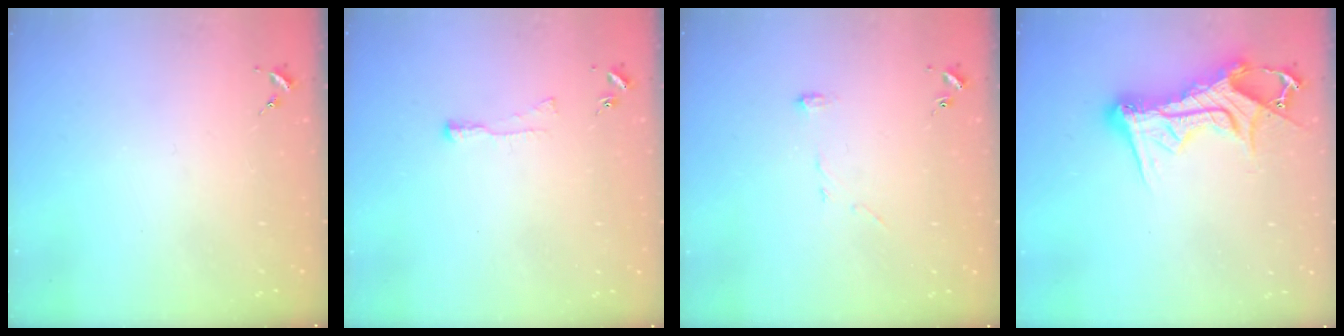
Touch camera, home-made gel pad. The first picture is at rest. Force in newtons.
{"total": 5.6, "press": 5.5, "slide": 0.7}
{"total": 6.4, "press": 6.4, "slide": 0.3}
{"total": 15.4, "press": 15.3, "slide": 1.3}